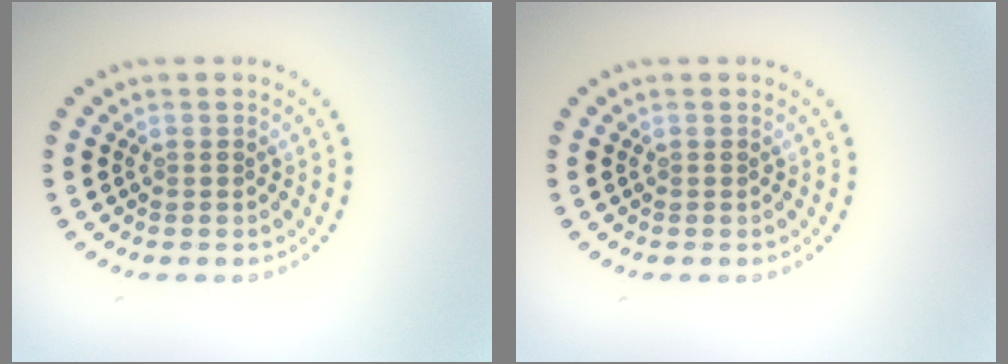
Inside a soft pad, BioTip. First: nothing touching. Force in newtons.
{"total": 0.0}